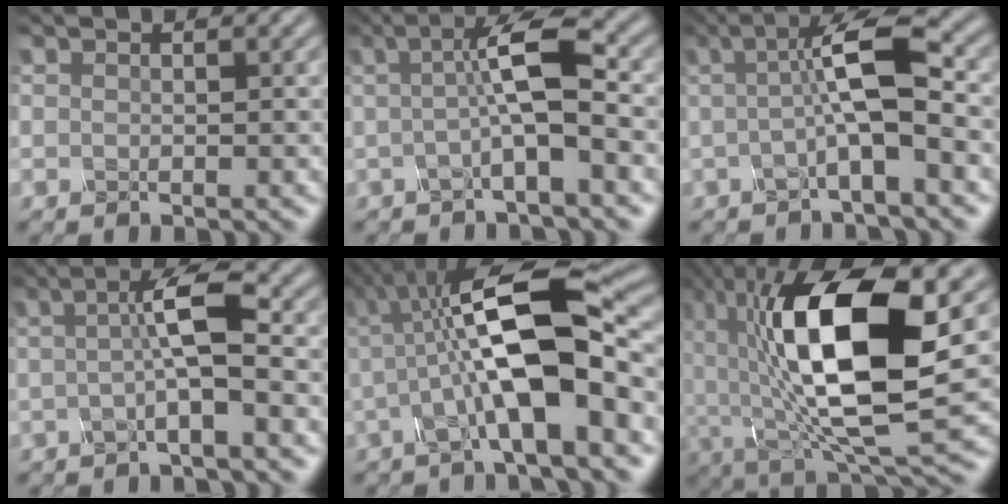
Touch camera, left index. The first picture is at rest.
{"total": 5.3, "force": [-0.2, 0.9, 5.2], "torque": [-0.091, 0.009, -0.011]}
{"total": 6.1, "force": [-0.3, 1.2, 5.9], "torque": [-0.102, 0.013, -0.013]}
{"total": 4.5, "force": [-0.2, 0.7, 4.4], "torque": [-0.077, 0.004, -0.007]}
{"total": 10.9, "force": [0.0, 2.9, 10.5], "torque": [-0.180, 0.015, -0.006]}
{"total": 14.3, "force": [1.2, 5.7, 13.0], "torque": [-0.225, -0.007, 0.021]}